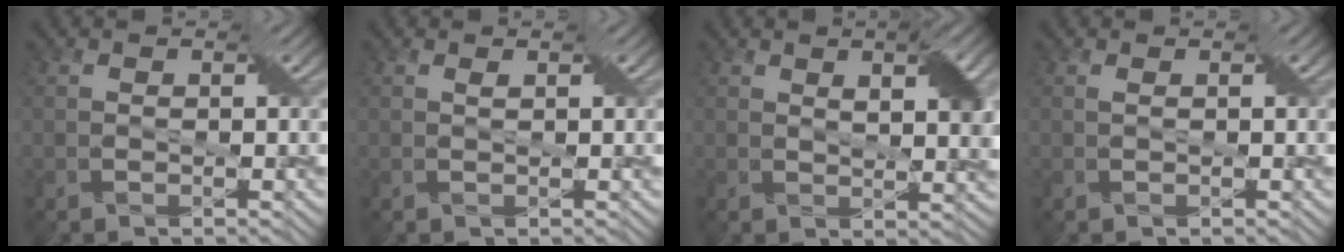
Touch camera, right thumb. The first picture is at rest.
{"total": 0.6, "force": [0.4, 0.0, 0.4], "torque": [-0.008, 0.001, 0.009]}
{"total": 3.8, "force": [2.0, 0.9, 3.1], "torque": [-0.049, 0.001, 0.034]}
{"total": 0.5, "force": [0.3, -0.3, 0.3], "torque": [-0.006, 0.003, 0.005]}